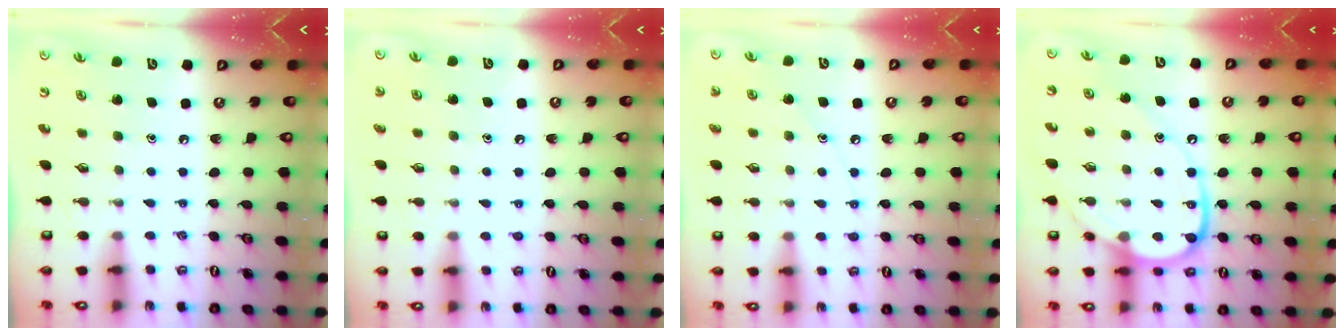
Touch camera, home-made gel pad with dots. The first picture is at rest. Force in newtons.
{"total": 3.8, "press": 3.8, "slide": 0.4}
{"total": 6.4, "press": 6.3, "slide": 0.7}
{"total": 14.4, "press": 14.3, "slide": 1.3}